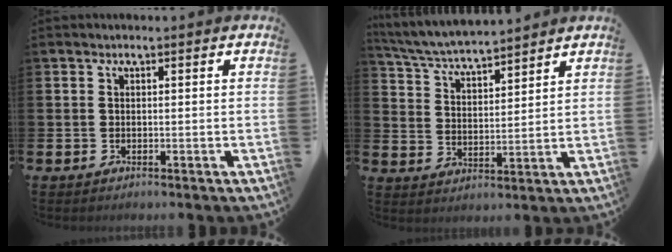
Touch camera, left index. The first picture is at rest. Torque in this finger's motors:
{"motor_torque": [0.22, -0.52, 0.71, 0.20]}